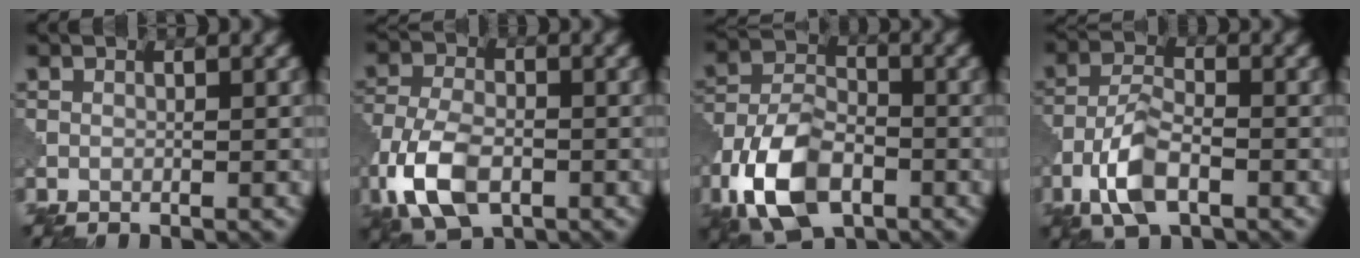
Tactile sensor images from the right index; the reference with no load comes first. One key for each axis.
{"total": 7.6, "fx": -3.4, "fy": 4.1, "fz": 5.4, "tx": -0.122, "ty": -0.008, "tz": -0.073}
{"total": 9.7, "fx": -4.8, "fy": 5.2, "fz": 6.6, "tx": -0.139, "ty": -0.004, "tz": -0.097}
{"total": 5.3, "fx": -2.7, "fy": 2.3, "fz": 4.0, "tx": -0.085, "ty": 0.000, "tz": -0.058}